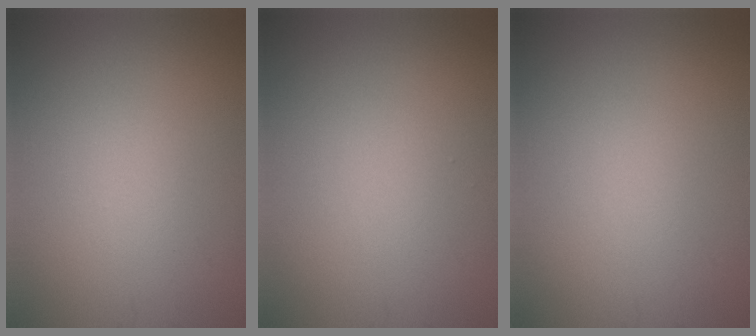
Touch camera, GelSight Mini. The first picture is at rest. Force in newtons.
{"total": 0.0}
{"total": 0.0}